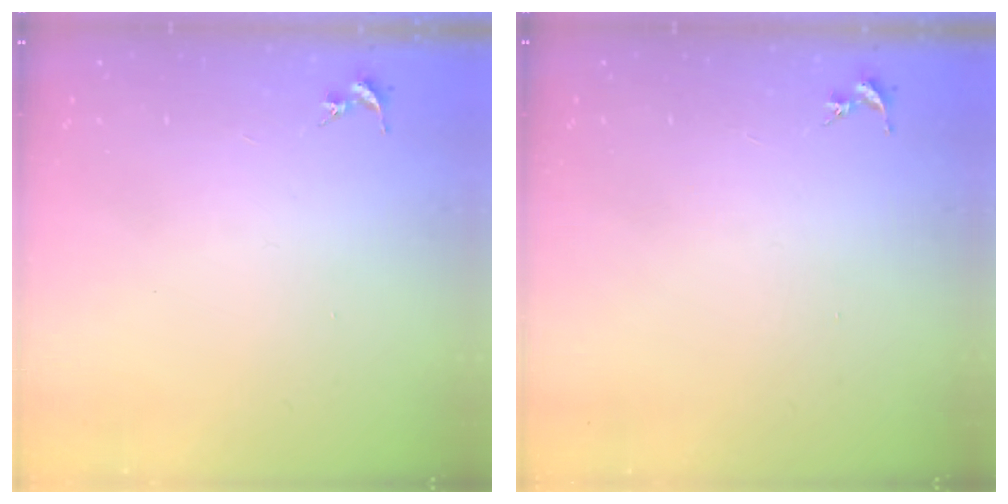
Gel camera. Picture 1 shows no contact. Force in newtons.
{"total": 0.0}